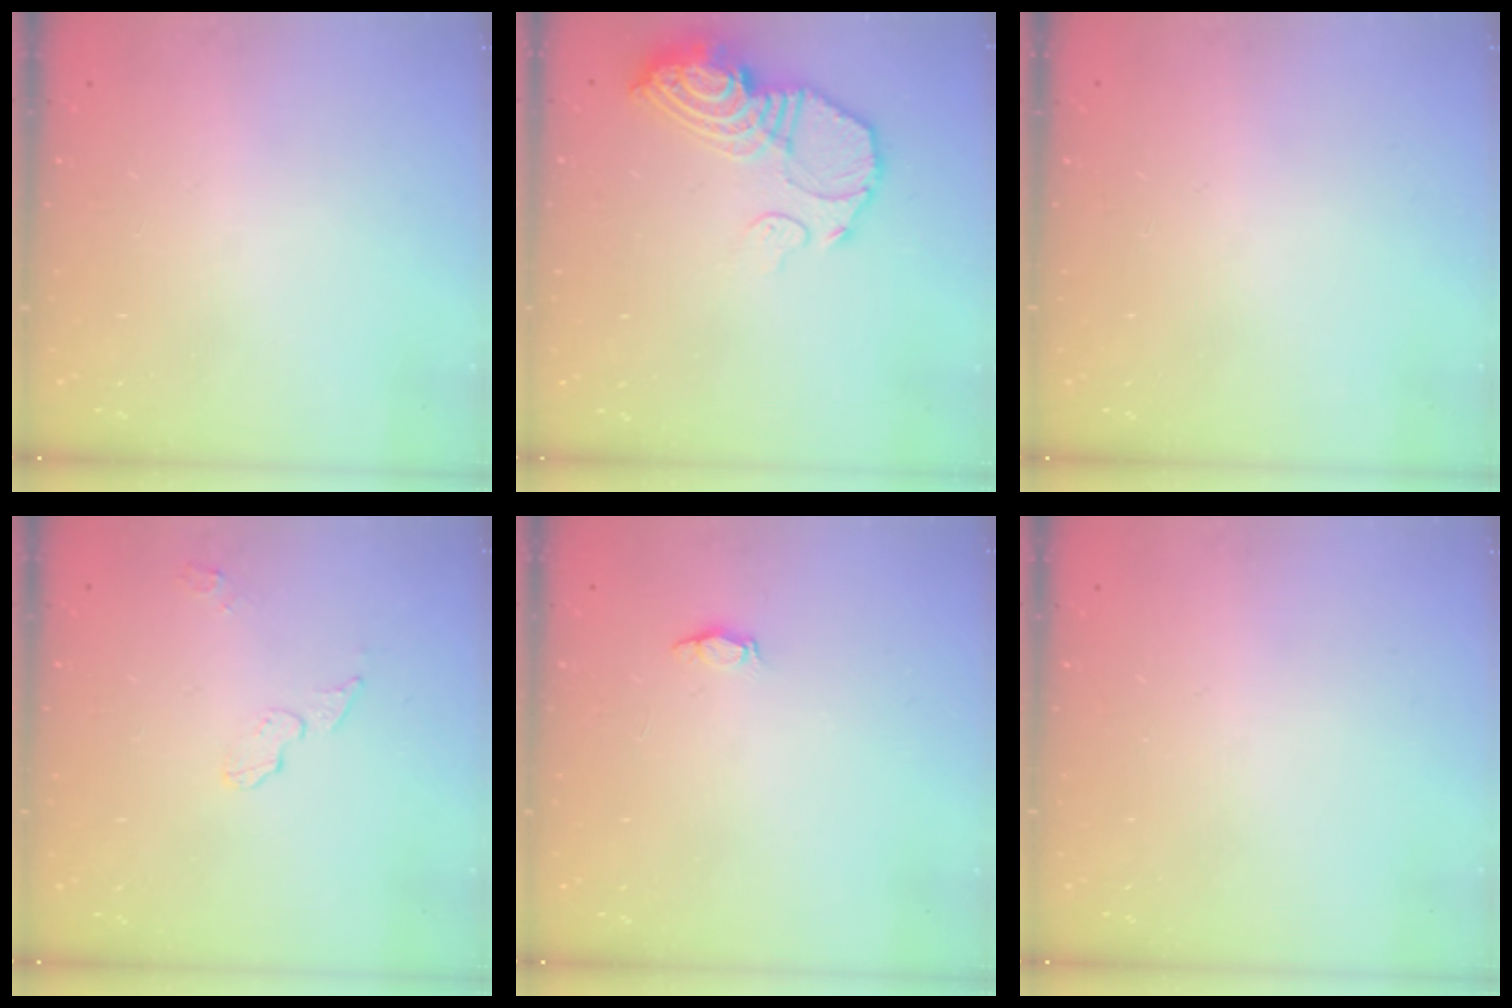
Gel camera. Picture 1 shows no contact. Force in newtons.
{"total": 12.7, "press": 12.6, "slide": 1.1}
{"total": 0.0}
{"total": 4.5, "press": 4.5, "slide": 0.2}
{"total": 2.2, "press": 2.2, "slide": 0.3}
{"total": 0.0}